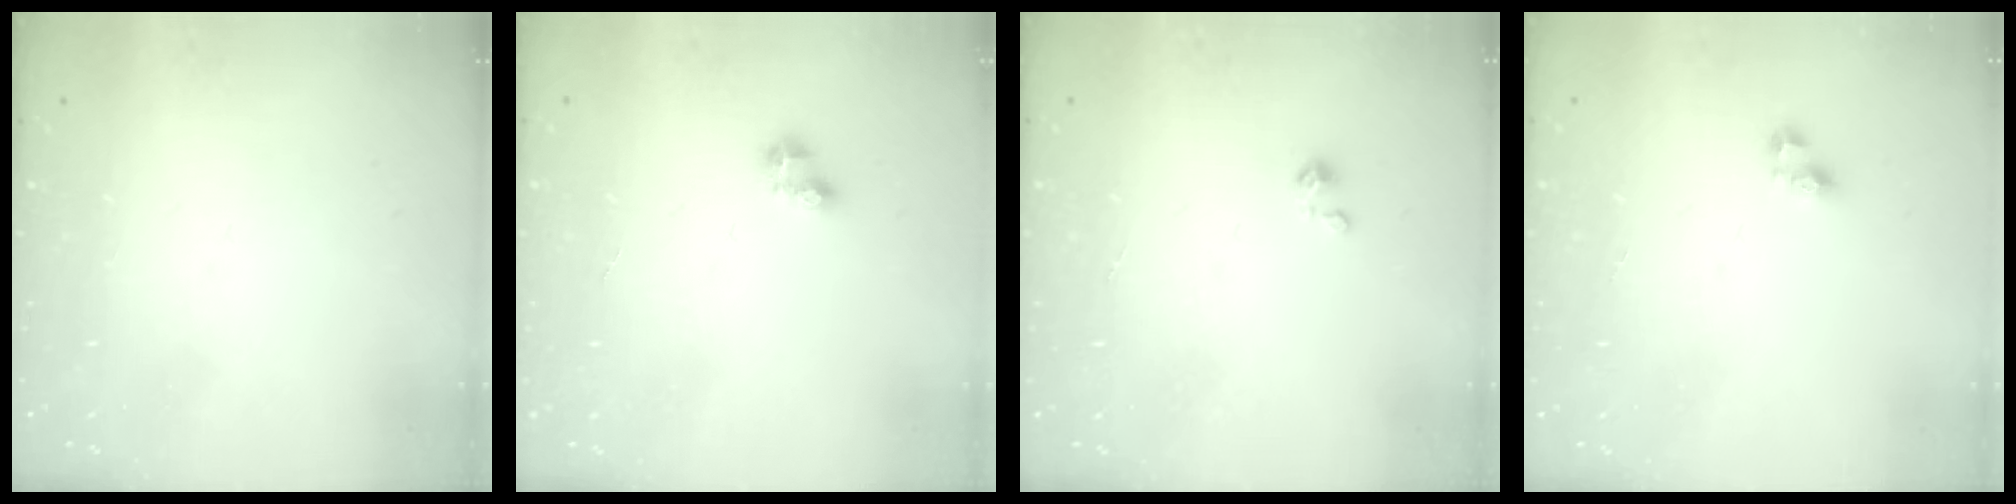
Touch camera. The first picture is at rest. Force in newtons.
{"total": 2.4, "press": 2.4, "slide": 0.3}
{"total": 2.3, "press": 2.2, "slide": 0.3}
{"total": 3.8, "press": 3.7, "slide": 0.5}